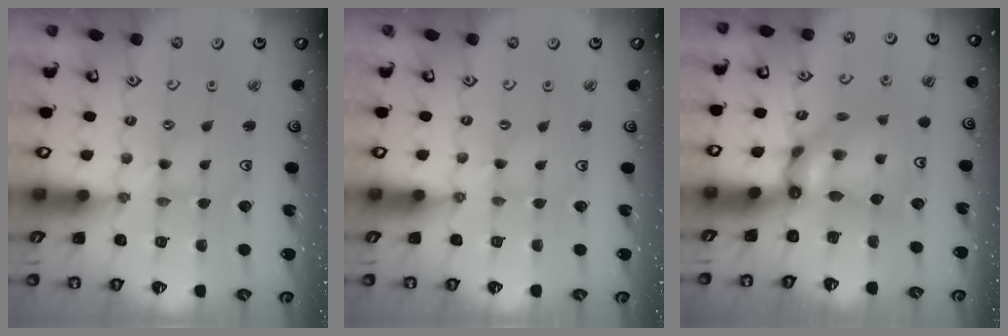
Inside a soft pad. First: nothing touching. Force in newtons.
{"total": 0.0}
{"total": 9.2, "press": 9.2, "slide": 1.0}